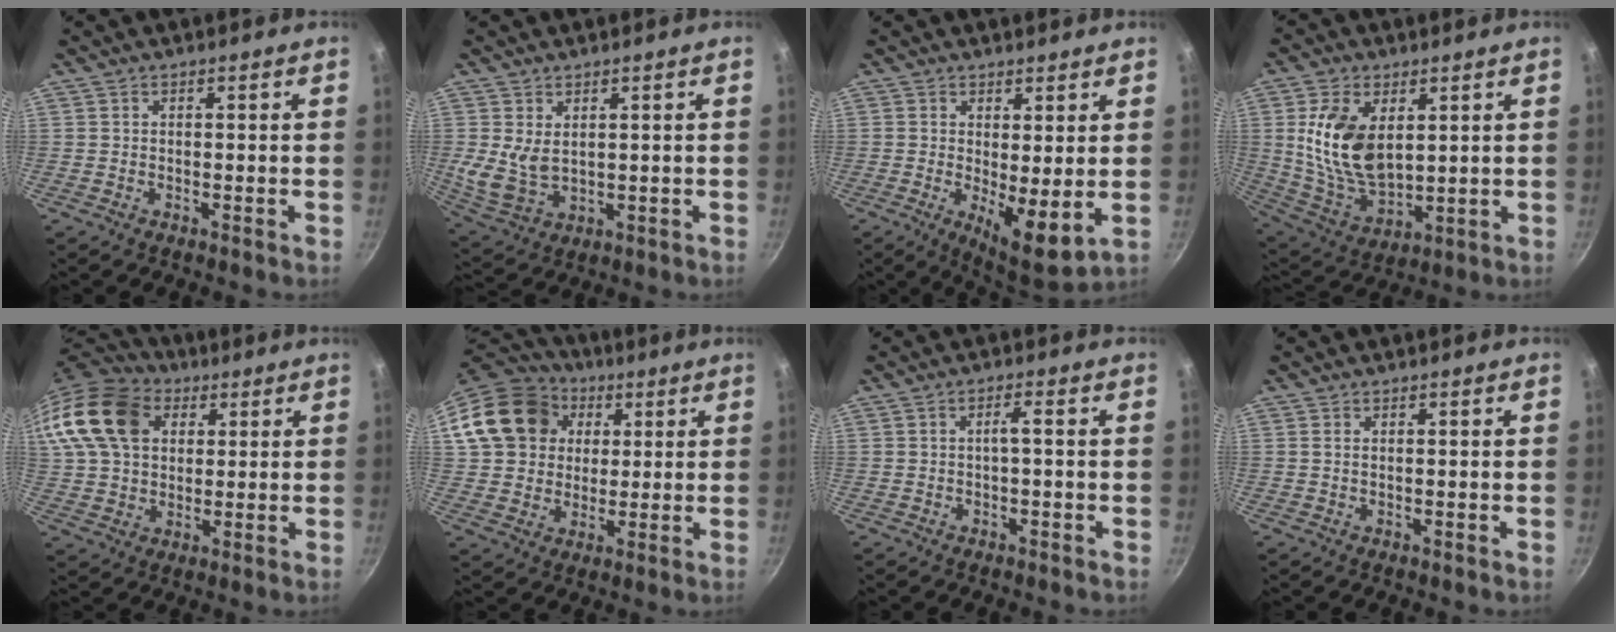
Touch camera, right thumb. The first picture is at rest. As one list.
[{"total": 7.1, "force": [1.6, 4.6, 5.1], "torque": [-0.092, -0.027, 0.045]}, {"total": 8.5, "force": [0.4, 2.8, 8.0], "torque": [-0.113, -0.029, 0.010]}, {"total": 15.2, "force": [3.5, 9.1, 11.7], "torque": [-0.206, -0.029, 0.079]}, {"total": 20.4, "force": [6.7, 15.0, 12.1], "torque": [-0.248, 0.019, 0.112]}, {"total": 18.2, "force": [4.9, 15.0, 8.9], "torque": [-0.152, 0.026, 0.083]}, {"total": 1.9, "force": [-0.3, 0.3, 1.9], "torque": [-0.040, 0.012, -0.005]}, {"total": 0.5, "force": [0.2, 0.2, 0.4], "torque": [-0.008, 0.000, 0.003]}]